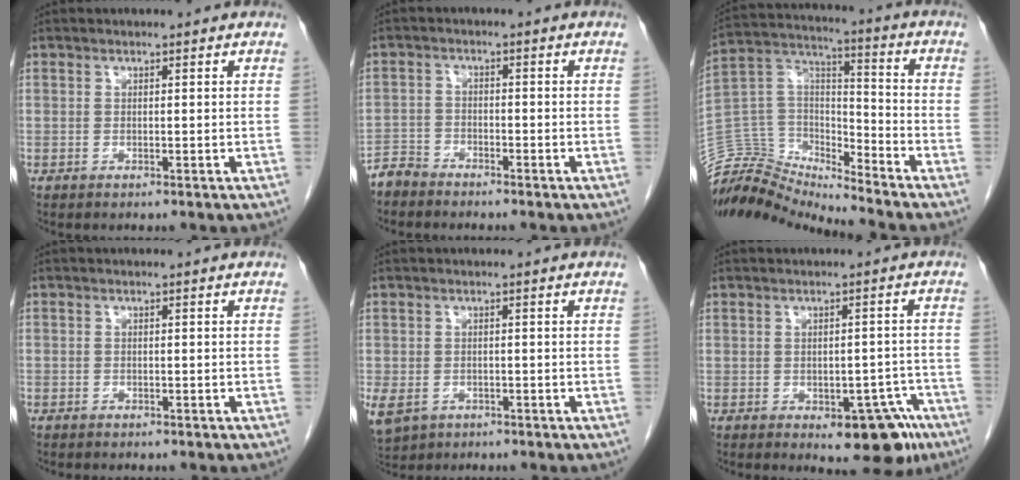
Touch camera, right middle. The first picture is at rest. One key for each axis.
{"total": 3.1, "fx": -3.0, "fy": 0.7, "fz": -0.2, "tx": 0.005, "ty": -0.004, "tz": -0.060}
{"total": 13.4, "fx": -13.4, "fy": 0.2, "fz": 0.1, "tx": -0.001, "ty": 0.066, "tz": -0.259}
{"total": 1.2, "fx": -1.1, "fy": 0.5, "fz": 0.3, "tx": -0.006, "ty": 0.001, "tz": -0.014}
{"total": 10.3, "fx": -4.8, "fy": 8.1, "fz": 4.3, "tx": -0.134, "ty": -0.010, "tz": -0.064}
{"total": 8.8, "fx": -5.3, "fy": 3.5, "fz": 6.1, "tx": -0.049, "ty": 0.006, "tz": -0.063}